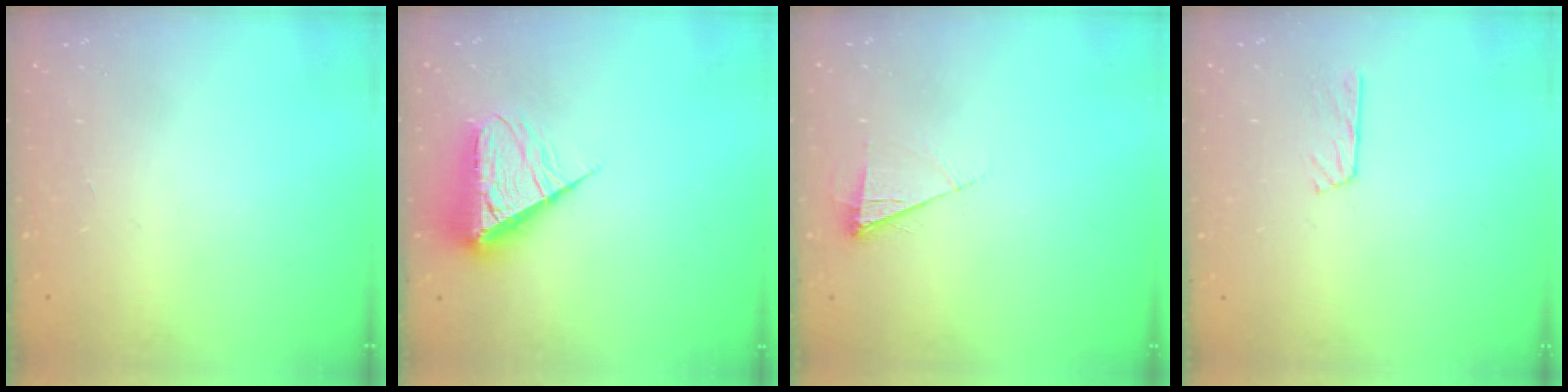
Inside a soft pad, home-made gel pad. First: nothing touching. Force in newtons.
{"total": 8.8, "press": 8.8, "slide": 0.9}
{"total": 5.4, "press": 5.4, "slide": 0.7}
{"total": 3.6, "press": 3.6, "slide": 0.3}